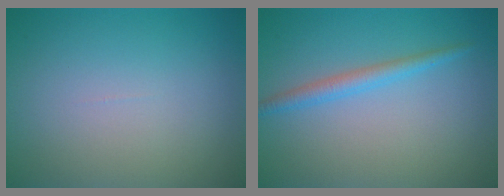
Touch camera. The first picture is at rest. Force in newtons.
{"total": 2.0, "press": 2.0, "slide": 0.1}